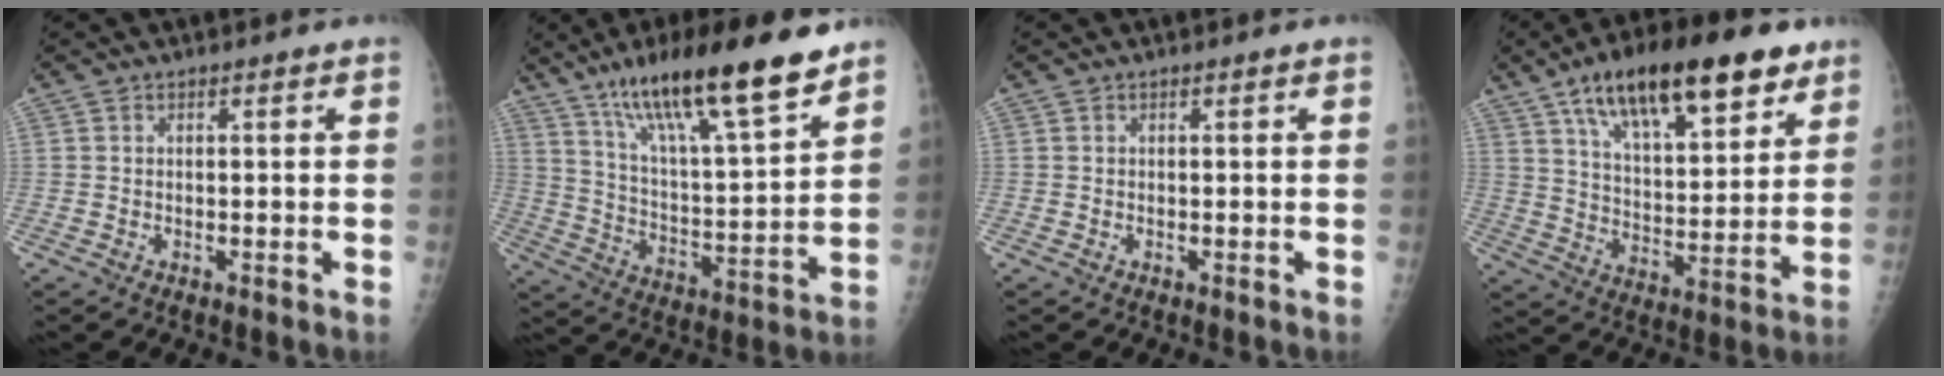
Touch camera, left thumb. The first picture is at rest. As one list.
[{"total": 21.6, "force": [14.8, 3.8, 15.2], "torque": [-0.237, -0.063, 0.253]}, {"total": 0.0}, {"total": 22.7, "force": [13.3, 8.7, 16.2], "torque": [-0.226, -0.031, 0.218]}]